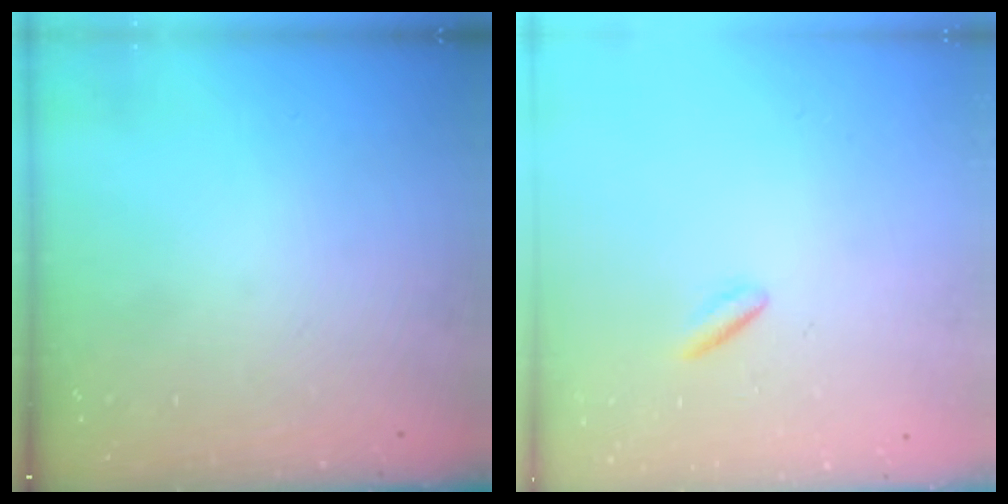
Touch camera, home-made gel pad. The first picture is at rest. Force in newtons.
{"total": 0.8, "press": 0.5, "slide": 0.6}